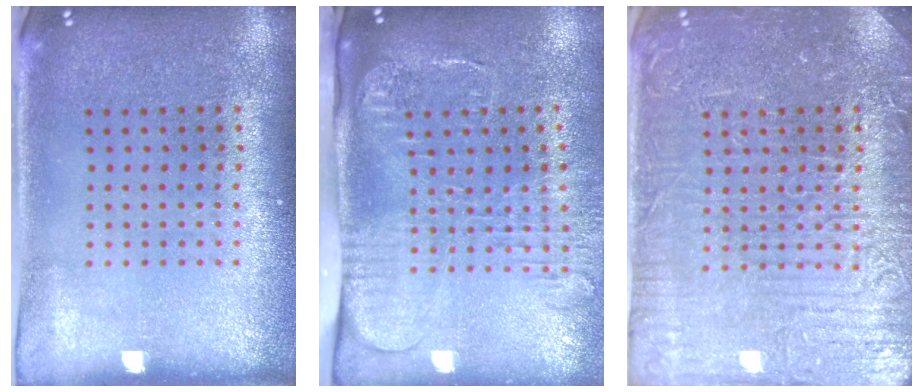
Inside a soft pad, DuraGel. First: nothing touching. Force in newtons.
{"total": 2.7, "press": 2.0, "slide": 1.7}
{"total": 4.7, "press": 4.6, "slide": 1.1}